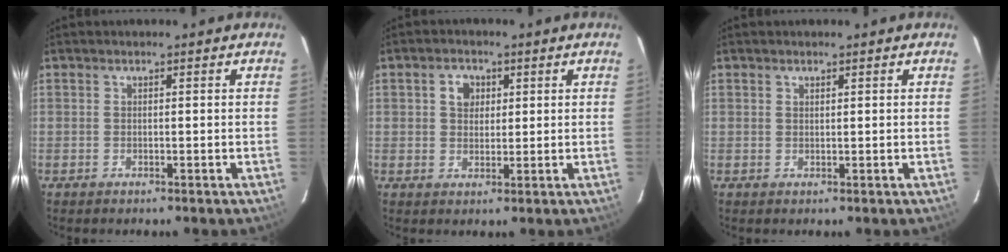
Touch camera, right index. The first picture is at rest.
{"total": 3.7, "force": [1.2, 3.1, 1.8], "torque": [-0.024, 0.014, 0.023]}
{"total": 0.6, "force": [0.5, 0.3, 0.1], "torque": [-0.002, 0.001, 0.010]}